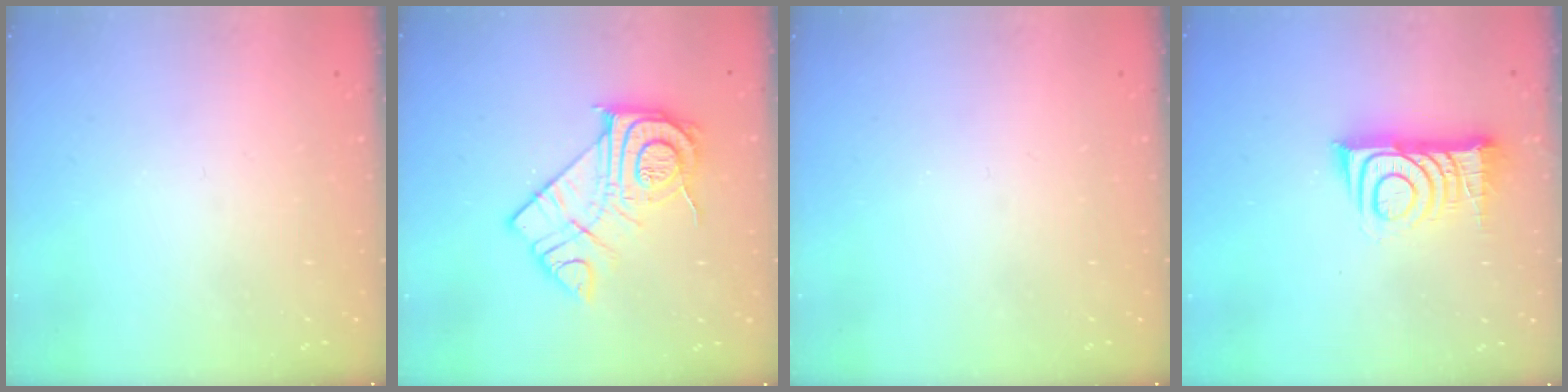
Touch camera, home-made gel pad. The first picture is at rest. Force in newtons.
{"total": 16.1, "press": 16.0, "slide": 1.4}
{"total": 0.0}
{"total": 11.2, "press": 11.2, "slide": 1.0}